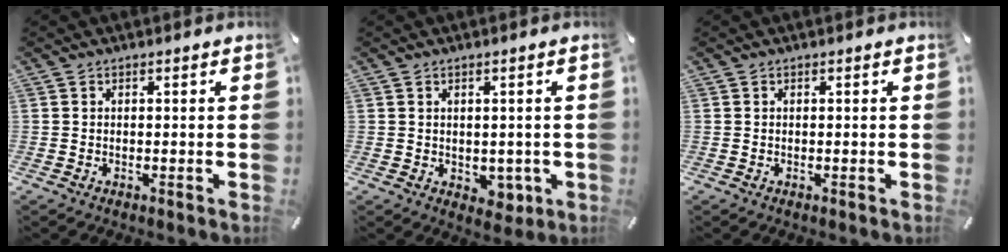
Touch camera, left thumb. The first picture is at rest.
{"total": 3.6, "force": [-0.4, 3.0, 1.9], "torque": [-0.007, -0.003, -0.008]}
{"total": 0.0}